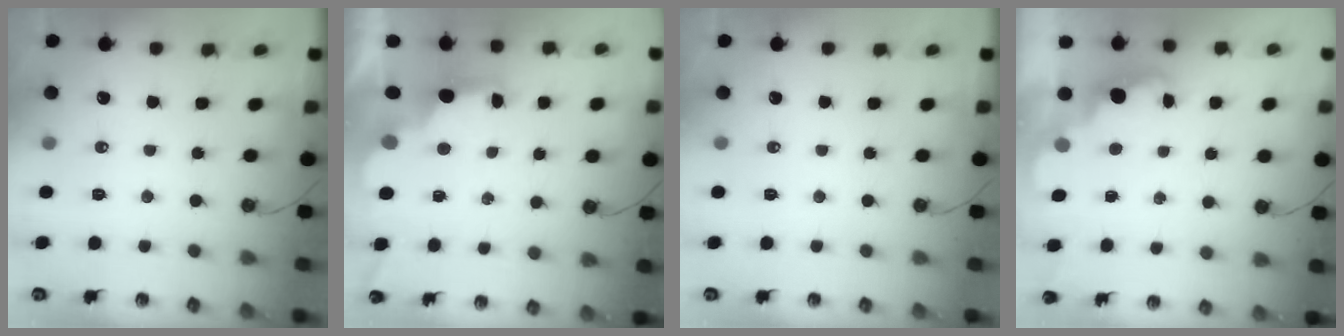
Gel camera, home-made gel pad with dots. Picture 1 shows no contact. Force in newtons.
{"total": 2.9, "press": 2.8, "slide": 0.9}
{"total": 0.0}
{"total": 2.4, "press": 2.4, "slide": 0.5}